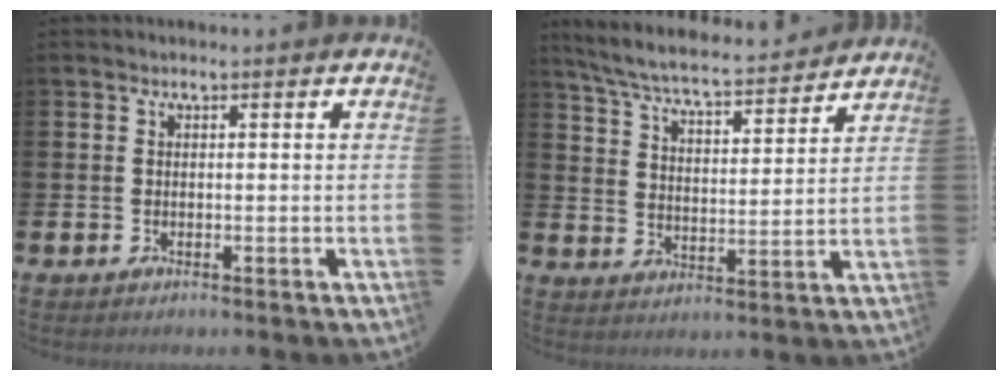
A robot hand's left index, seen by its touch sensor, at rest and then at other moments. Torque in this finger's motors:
{"motor_torque": [0.99, -1.14, 0.12, 0.09]}